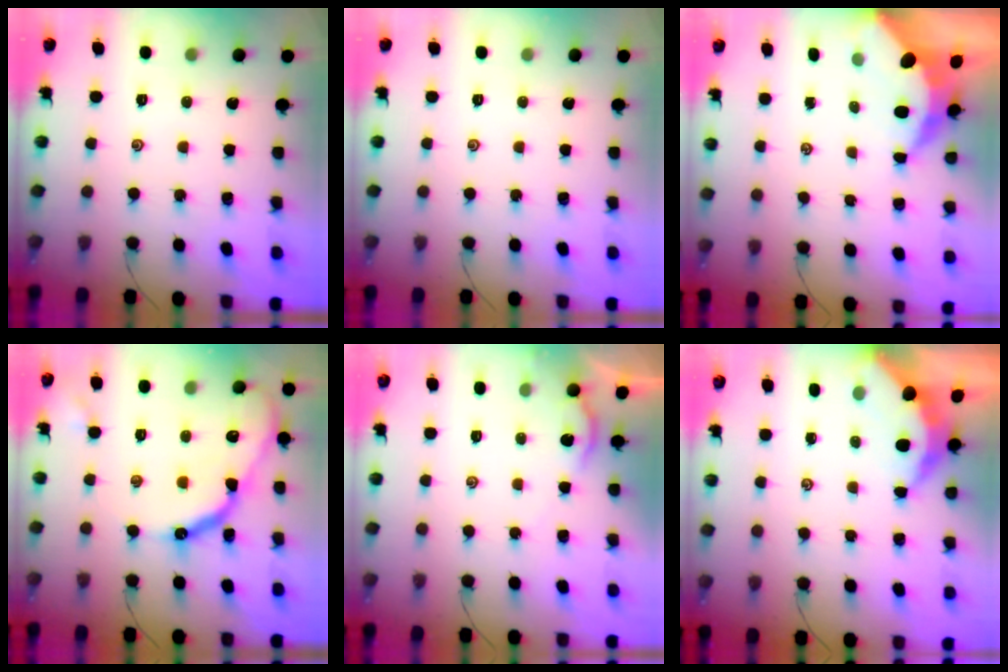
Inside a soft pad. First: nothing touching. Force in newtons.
{"total": 0.0}
{"total": 7.6, "press": 7.5, "slide": 0.9}
{"total": 16.0, "press": 15.9, "slide": 0.8}
{"total": 2.3, "press": 2.2, "slide": 0.4}
{"total": 5.5, "press": 5.5, "slide": 0.6}